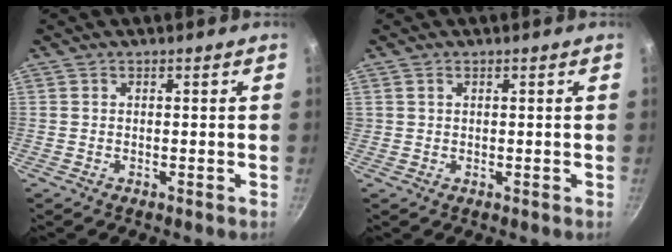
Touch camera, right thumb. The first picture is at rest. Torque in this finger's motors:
{"motor_torque": [-0.84, 0.17, 0.12, 0.65, 0.01]}